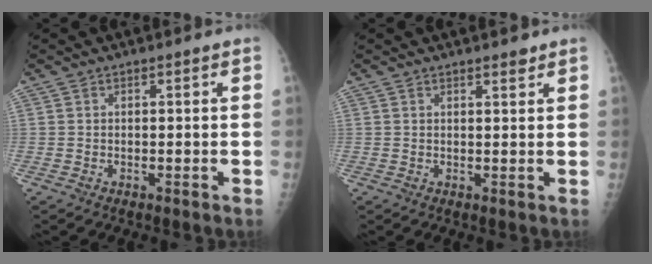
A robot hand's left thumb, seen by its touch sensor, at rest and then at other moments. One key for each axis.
{"total": 1.6, "fx": 1.4, "fy": 0.5, "fz": 0.7, "tx": -0.003, "ty": -0.010, "tz": 0.019}